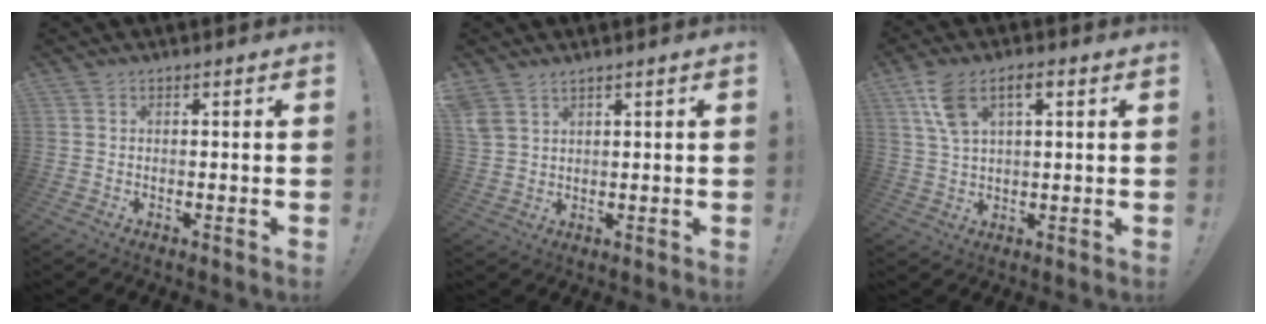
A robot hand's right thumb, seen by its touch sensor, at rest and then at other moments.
{"total": 3.9, "force": [3.0, 1.7, 1.7], "torque": [-0.033, -0.016, 0.060]}
{"total": 10.0, "force": [4.2, 5.0, 7.5], "torque": [-0.139, 0.001, 0.079]}